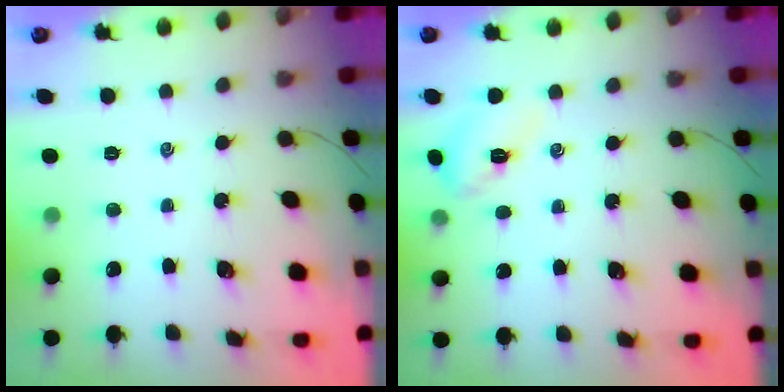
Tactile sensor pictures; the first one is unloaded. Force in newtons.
{"total": 5.1, "press": 5.1, "slide": 0.7}